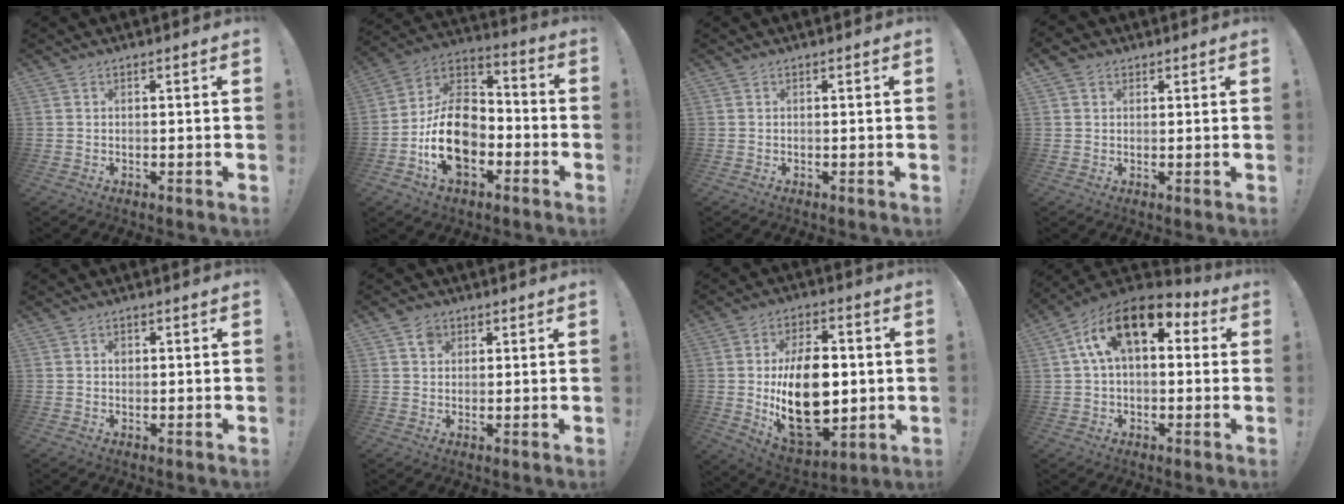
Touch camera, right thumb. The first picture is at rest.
{"total": 18.6, "force": [-6.1, 13.0, 11.9], "torque": [-0.194, 0.038, -0.095]}
{"total": 0.0}
{"total": 2.9, "force": [1.6, 2.2, 0.9], "torque": [-0.015, -0.002, 0.031]}
{"total": 0.7, "force": [0.1, 0.6, 0.3], "torque": [0.000, 0.000, -0.001]}
{"total": 3.4, "force": [2.0, 2.6, 1.0], "torque": [-0.011, -0.006, 0.034]}
{"total": 22.9, "force": [-1.1, 14.1, 18.0], "torque": [-0.310, -0.012, -0.008]}
{"total": 16.0, "force": [6.9, 8.0, 12.0], "torque": [-0.211, -0.017, 0.122]}